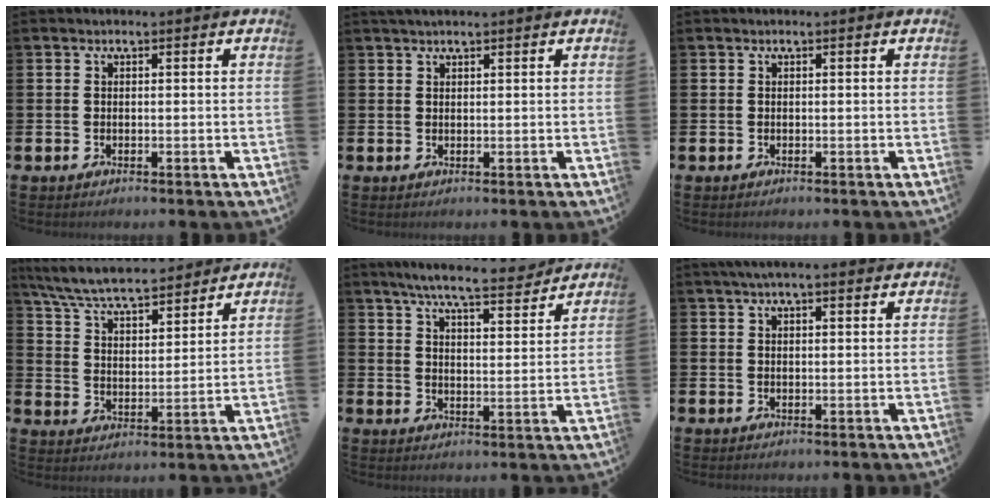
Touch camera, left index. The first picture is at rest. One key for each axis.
{"total": 1.2, "fx": 1.1, "fy": 0.1, "fz": 0.5, "tx": -0.010, "ty": 0.002, "tz": 0.019}
{"total": 0.0}
{"total": 7.2, "fx": 6.8, "fy": 0.9, "fz": 2.2, "tx": -0.077, "ty": -0.046, "tz": 0.120}
{"total": 7.4, "fx": 6.9, "fy": 0.5, "fz": 2.8, "tx": -0.063, "ty": -0.040, "tz": 0.118}
{"total": 3.3, "fx": 2.8, "fy": 0.6, "fz": 1.7, "tx": -0.030, "ty": -0.004, "tz": 0.048}